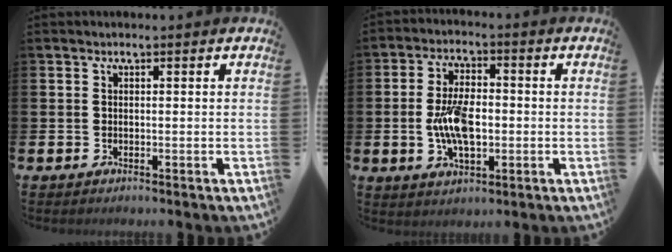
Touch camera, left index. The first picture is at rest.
{"total": 7.3, "force": [-0.8, 3.5, 6.4], "torque": [-0.122, -0.004, -0.022]}